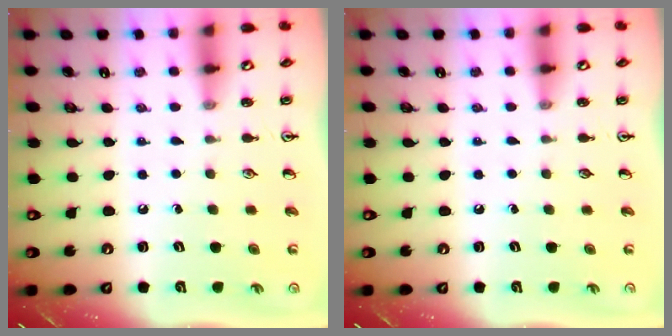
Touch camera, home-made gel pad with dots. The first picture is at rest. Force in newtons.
{"total": 0.0}